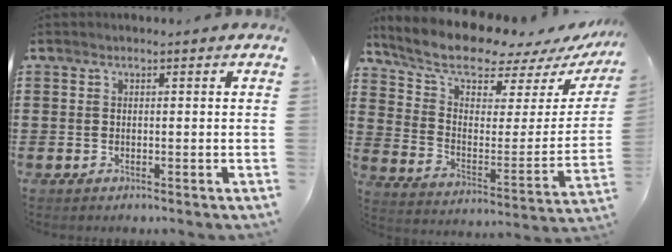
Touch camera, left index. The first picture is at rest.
{"total": 9.5, "force": [8.5, 2.4, 3.6], "torque": [-0.099, -0.063, 0.144]}